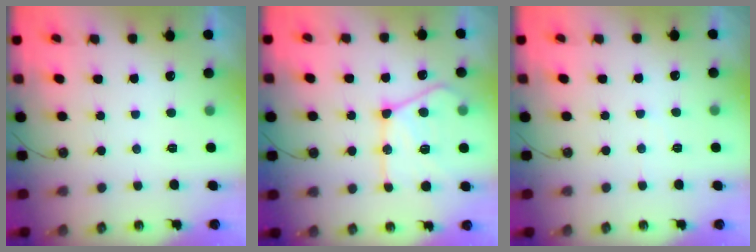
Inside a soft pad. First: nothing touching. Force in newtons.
{"total": 19.4, "press": 19.4, "slide": 1.6}
{"total": 3.8, "press": 3.7, "slide": 0.6}